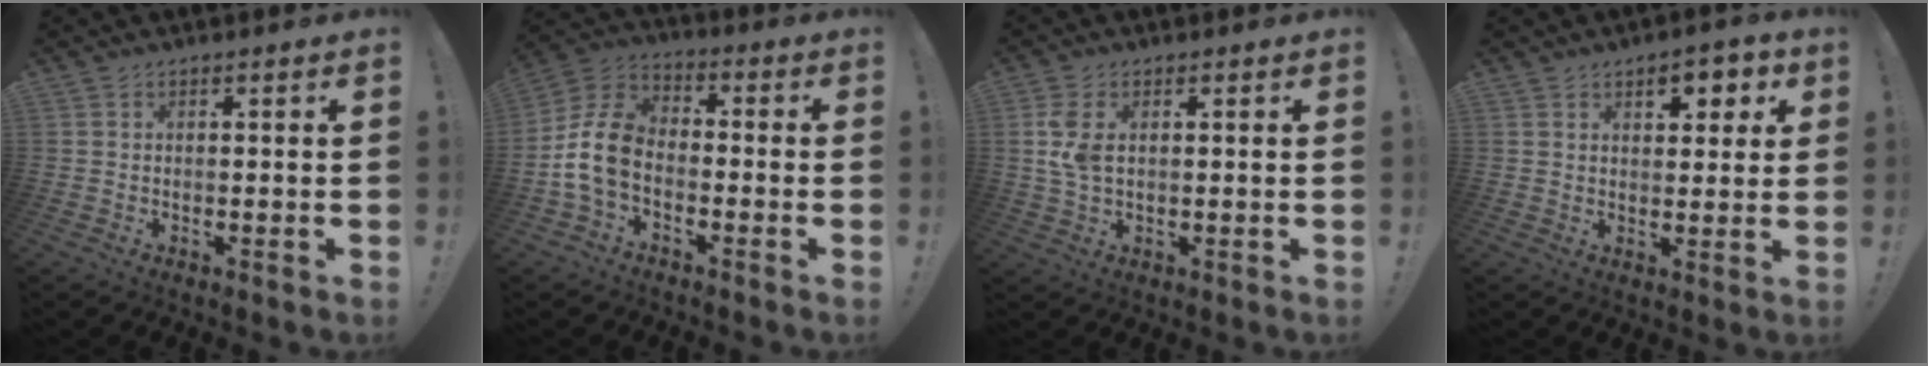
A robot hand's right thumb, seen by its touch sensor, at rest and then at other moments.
{"total": 12.2, "force": [-3.5, 8.3, 8.2], "torque": [-0.165, 0.031, -0.056]}
{"total": 5.8, "force": [1.3, 3.5, 4.5], "torque": [-0.101, -0.002, 0.022]}
{"total": 6.1, "force": [3.3, 3.3, 3.9], "torque": [-0.038, -0.013, 0.051]}